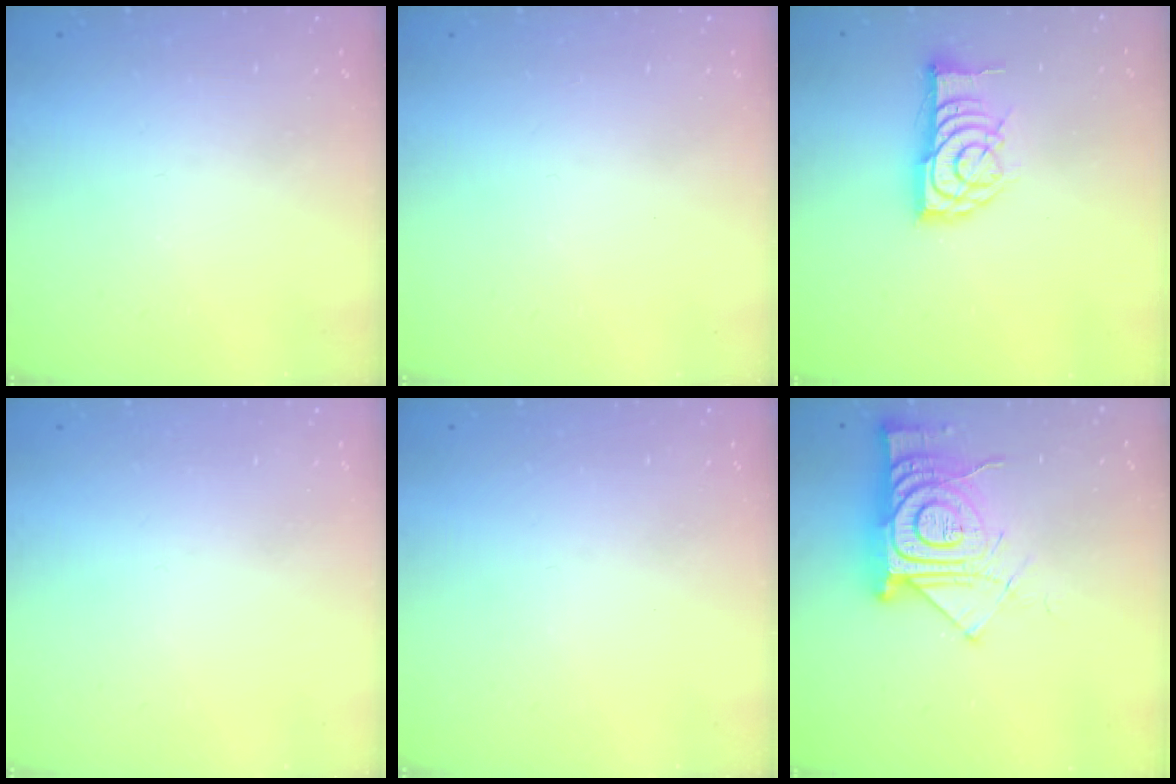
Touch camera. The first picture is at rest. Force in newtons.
{"total": 1.6, "press": 1.6, "slide": 0.1}
{"total": 13.1, "press": 13.1, "slide": 0.5}
{"total": 1.5, "press": 1.5, "slide": 0.1}
{"total": 0.0}
{"total": 16.8, "press": 16.7, "slide": 1.5}